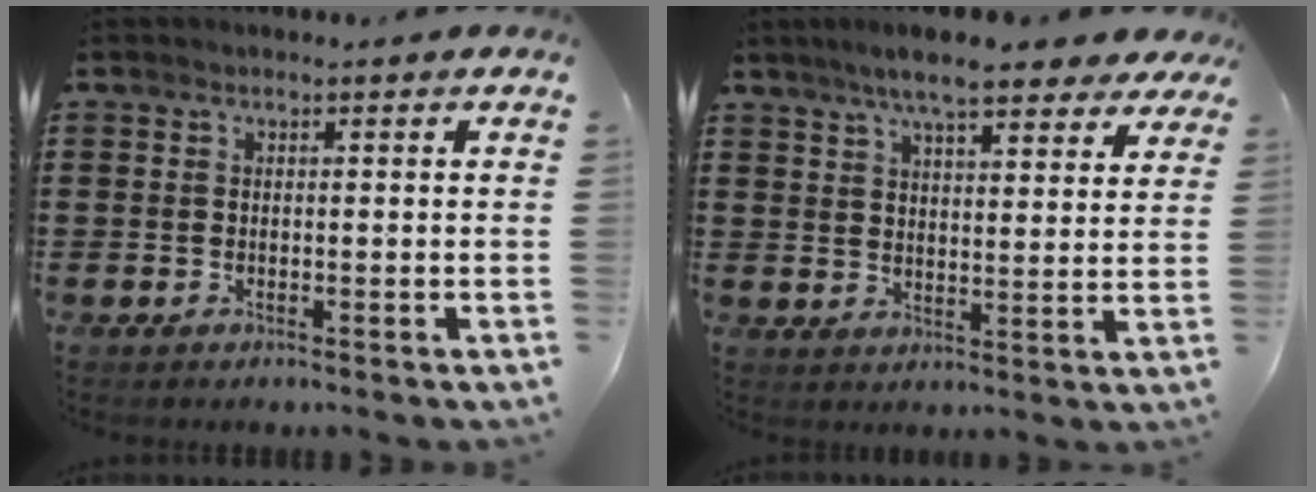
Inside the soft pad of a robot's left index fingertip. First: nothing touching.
{"total": 8.4, "force": [6.9, 1.2, 4.6], "torque": [-0.101, -0.014, 0.122]}